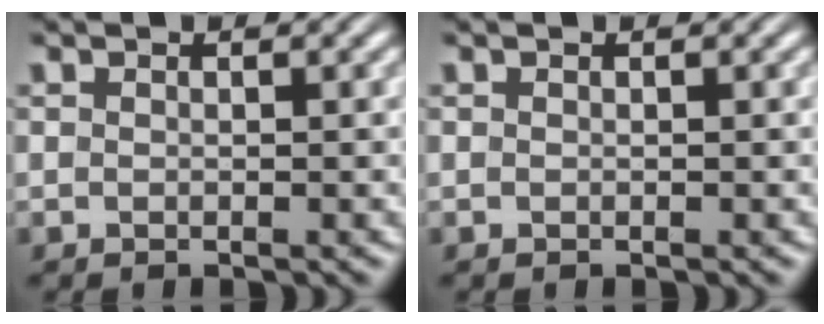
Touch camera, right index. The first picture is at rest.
{"total": 0.0}